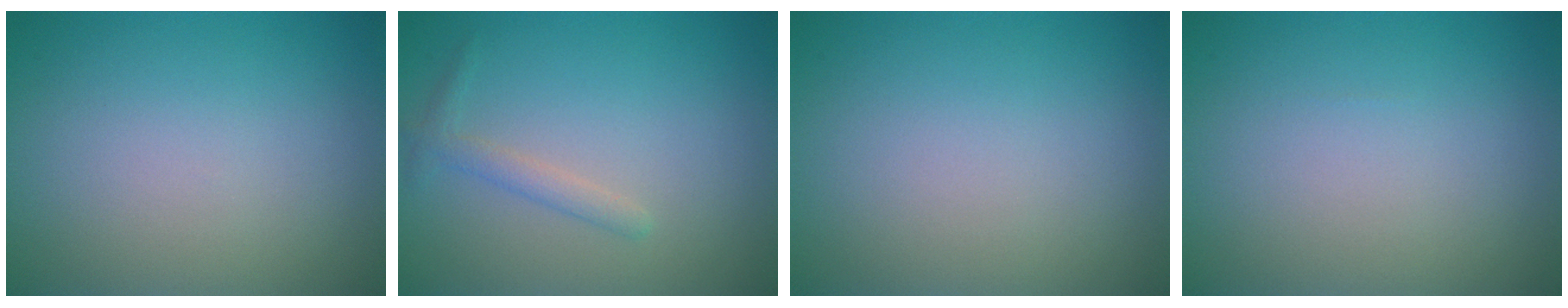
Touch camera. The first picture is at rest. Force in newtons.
{"total": 1.5, "press": 1.5, "slide": 0.1}
{"total": 0.0}
{"total": 0.0}